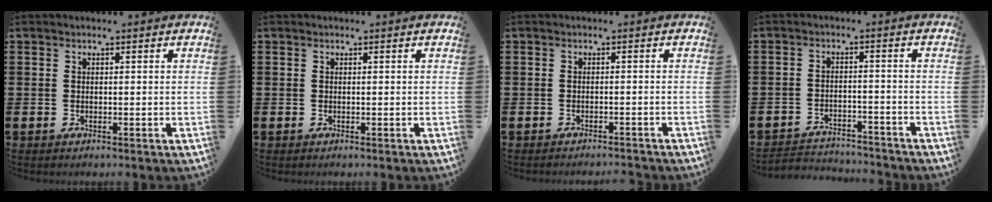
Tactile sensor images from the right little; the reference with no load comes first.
{"total": 0.0}
{"total": 1.0, "force": [-0.9, -0.2, 0.0], "torque": [-0.001, 0.001, -0.020]}
{"total": 2.9, "force": [-2.9, 0.4, -0.1], "torque": [-0.006, 0.002, -0.063]}